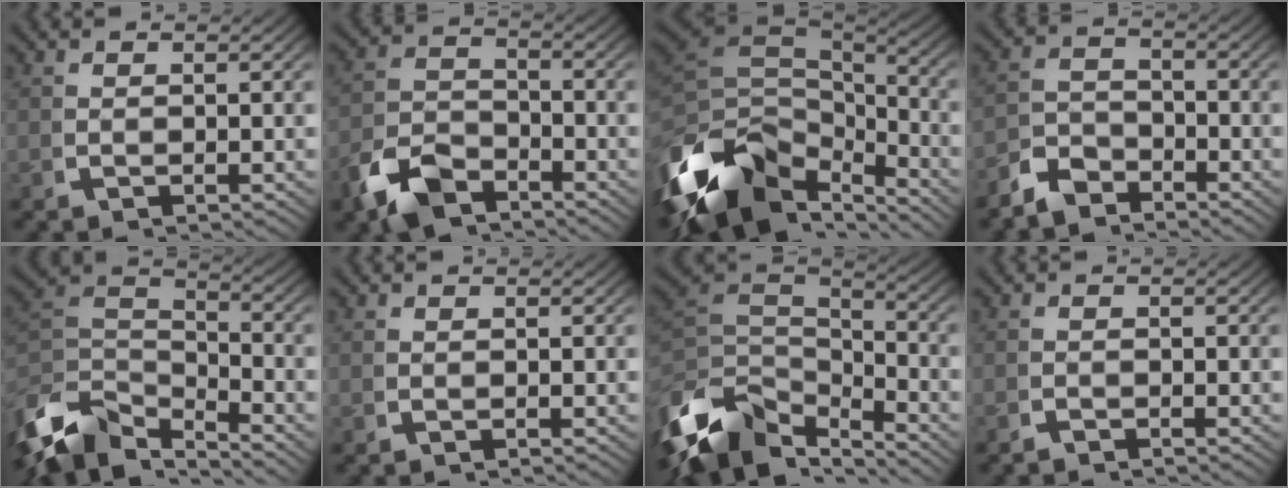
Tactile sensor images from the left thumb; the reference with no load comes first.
{"total": 5.9, "force": [-4.2, 3.2, 2.6], "torque": [-0.049, -0.015, -0.071]}
{"total": 15.8, "force": [-3.6, 10.2, 11.6], "torque": [-0.251, -0.047, -0.042]}
{"total": 4.0, "force": [-3.5, 1.9, 1.0], "torque": [-0.003, -0.008, -0.064]}
{"total": 9.9, "force": [-3.8, 6.6, 6.3], "torque": [-0.149, -0.039, -0.055]}
{"total": 0.0}
{"total": 12.4, "force": [-3.4, 8.4, 8.5], "torque": [-0.198, -0.040, -0.042]}
{"total": 0.8, "force": [-0.8, 0.0, 0.0], "torque": [0.005, -0.003, -0.019]}